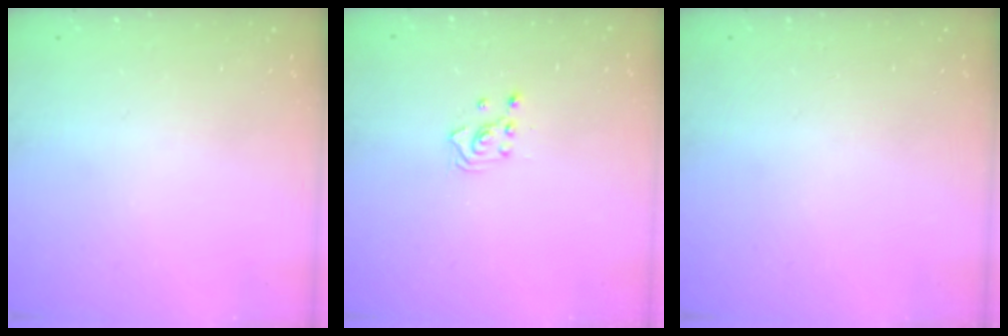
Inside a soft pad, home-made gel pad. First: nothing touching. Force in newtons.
{"total": 2.3, "press": 2.3, "slide": 0.3}
{"total": 0.0}